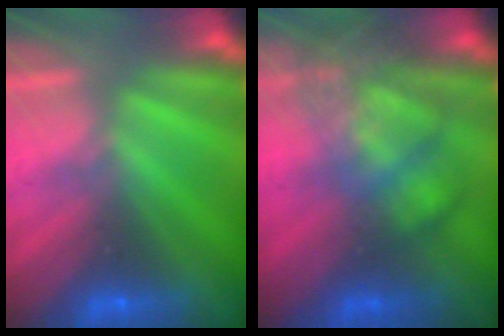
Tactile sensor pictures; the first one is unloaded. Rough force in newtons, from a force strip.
{"total": 4.1}